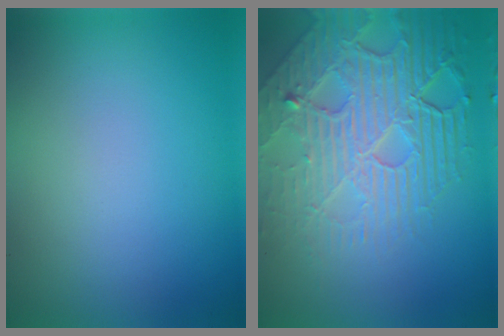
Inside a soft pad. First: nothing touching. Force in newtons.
{"total": 8.2, "press": 5.7, "slide": 5.9}